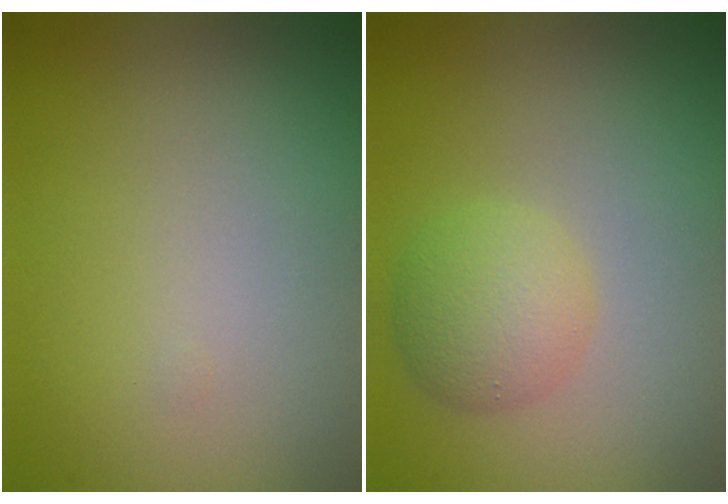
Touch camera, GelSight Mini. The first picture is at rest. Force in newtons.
{"total": 3.2, "press": 3.2, "slide": 0.0}